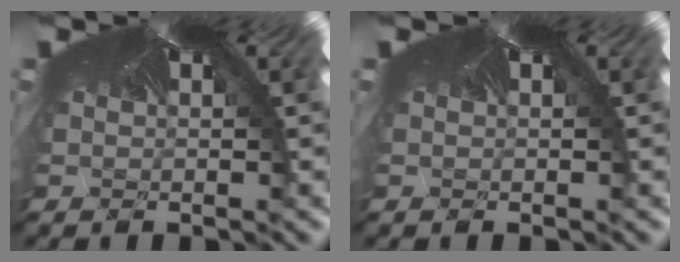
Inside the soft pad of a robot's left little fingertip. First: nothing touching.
{"total": 0.0}